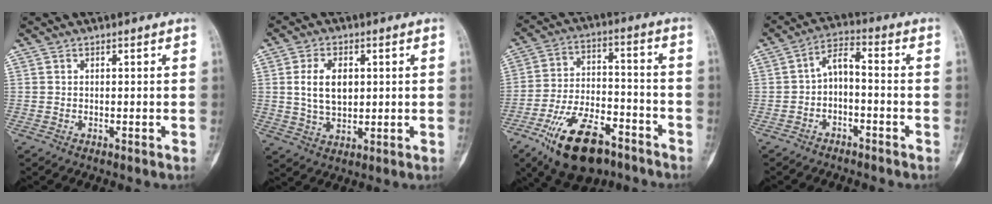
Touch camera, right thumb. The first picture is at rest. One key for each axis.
{"total": 8.1, "fx": 1.4, "fy": 5.1, "fz": 6.1, "tx": -0.103, "ty": -0.004, "tz": 0.032}
{"total": 17.6, "fx": -10.7, "fy": 8.2, "fz": 11.3, "tx": -0.184, "ty": 0.061, "tz": -0.178}
{"total": 5.5, "fx": -2.2, "fy": 2.8, "fz": 4.2, "tx": -0.065, "ty": 0.039, "tz": -0.046}